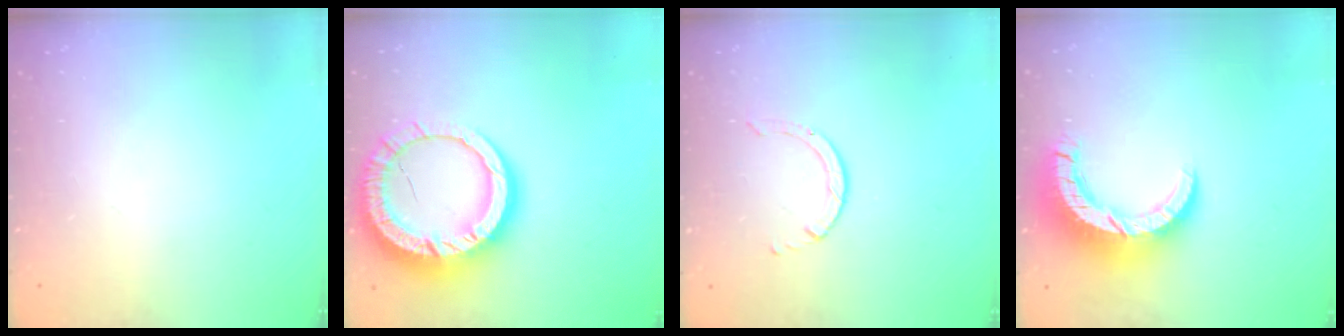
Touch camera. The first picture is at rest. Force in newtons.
{"total": 19.3, "press": 19.2, "slide": 1.7}
{"total": 1.7, "press": 1.7, "slide": 0.1}
{"total": 12.0, "press": 12.0, "slide": 1.2}